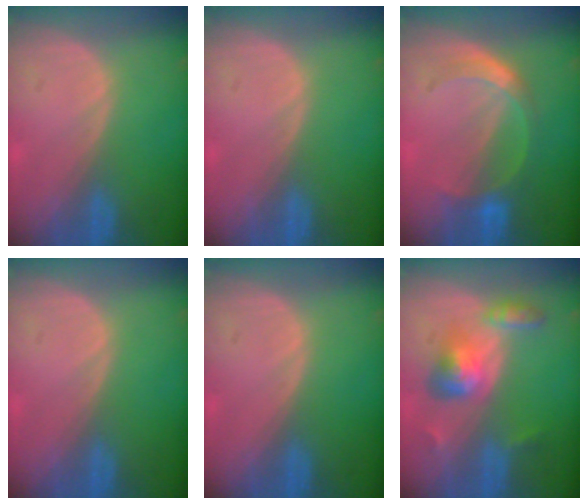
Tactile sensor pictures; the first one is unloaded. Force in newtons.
{"total": 0.0}
{"total": 5.1, "press": 5.0, "slide": 0.7}
{"total": 0.0}
{"total": 0.0}
{"total": 6.2, "press": 5.5, "slide": 2.8}